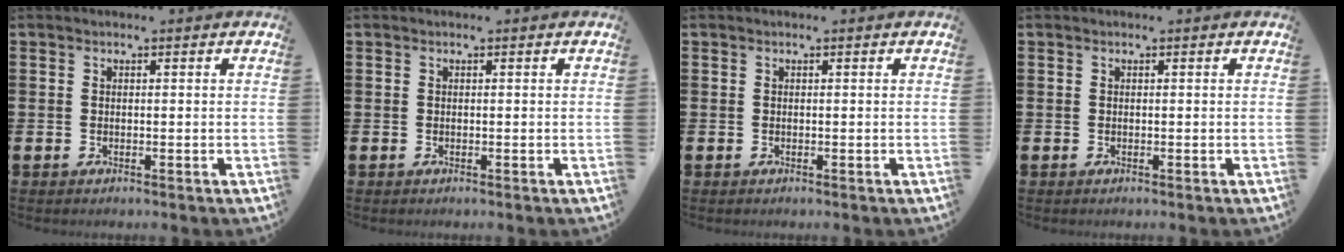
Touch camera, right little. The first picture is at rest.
{"total": 0.0}
{"total": 0.0}
{"total": 0.0}